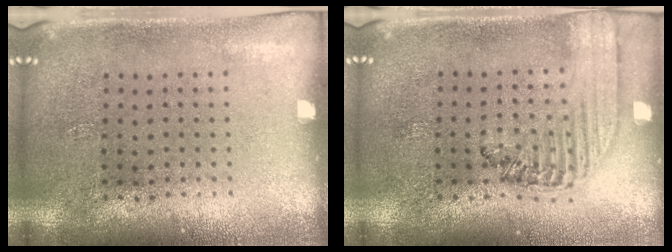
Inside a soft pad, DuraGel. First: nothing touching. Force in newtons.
{"total": 1.5, "press": 1.3, "slide": 0.7}